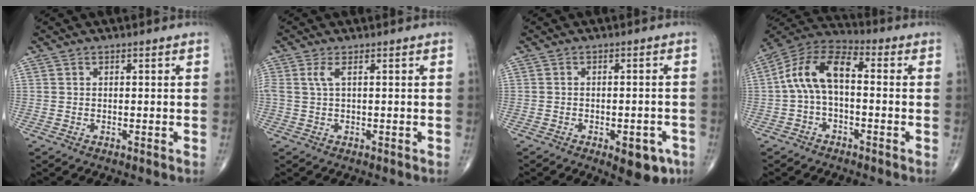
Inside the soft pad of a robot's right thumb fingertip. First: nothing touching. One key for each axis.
{"total": 1.9, "fx": 0.6, "fy": 0.3, "fz": 1.8, "tx": -0.057, "ty": 0.010, "tz": 0.017}
{"total": 6.8, "fx": -3.4, "fy": 3.1, "fz": 5.0, "tx": -0.044, "ty": 0.014, "tz": -0.036}
{"total": 10.9, "fx": -0.1, "fy": 5.7, "fz": 9.3, "tx": -0.175, "ty": 0.040, "tz": -0.014}